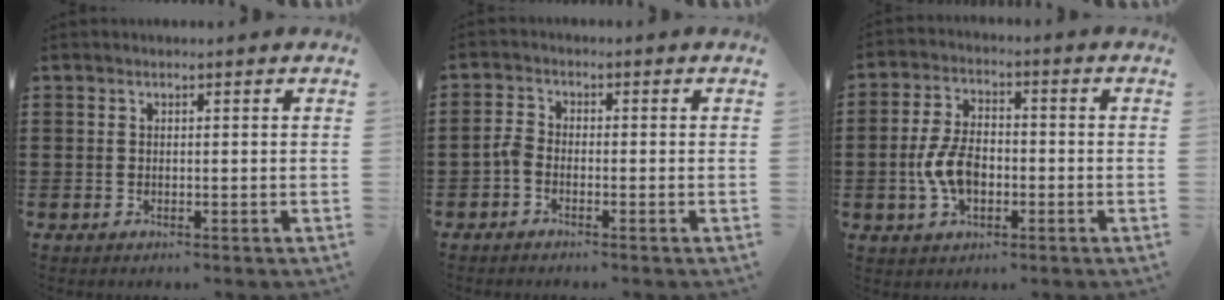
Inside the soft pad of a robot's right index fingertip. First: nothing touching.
{"total": 2.1, "force": [-1.3, 1.0, 1.3], "torque": [-0.043, 0.001, -0.030]}
{"total": 7.4, "force": [-1.6, 4.2, 5.8], "torque": [-0.138, -0.001, -0.035]}